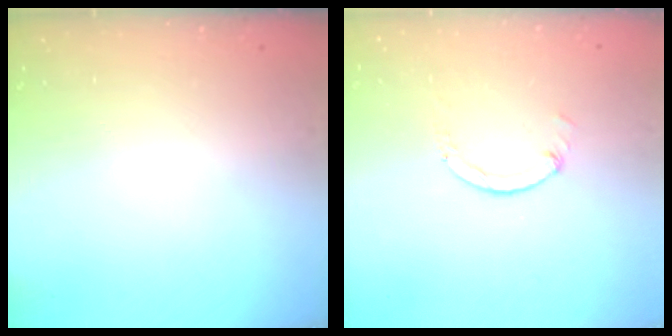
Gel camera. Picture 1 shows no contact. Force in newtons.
{"total": 1.3, "press": 1.2, "slide": 0.2}